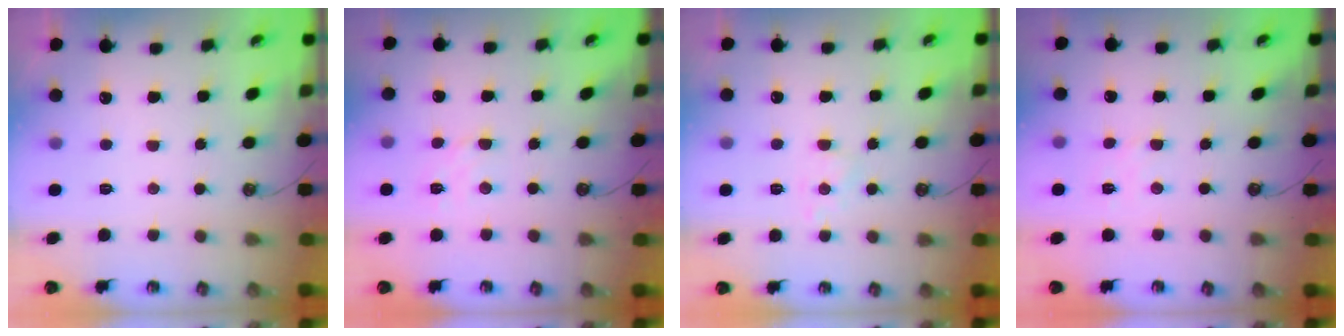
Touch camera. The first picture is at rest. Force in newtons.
{"total": 4.7, "press": 4.6, "slide": 0.6}
{"total": 4.6, "press": 4.5, "slide": 1.0}
{"total": 2.1, "press": 2.1, "slide": 0.4}